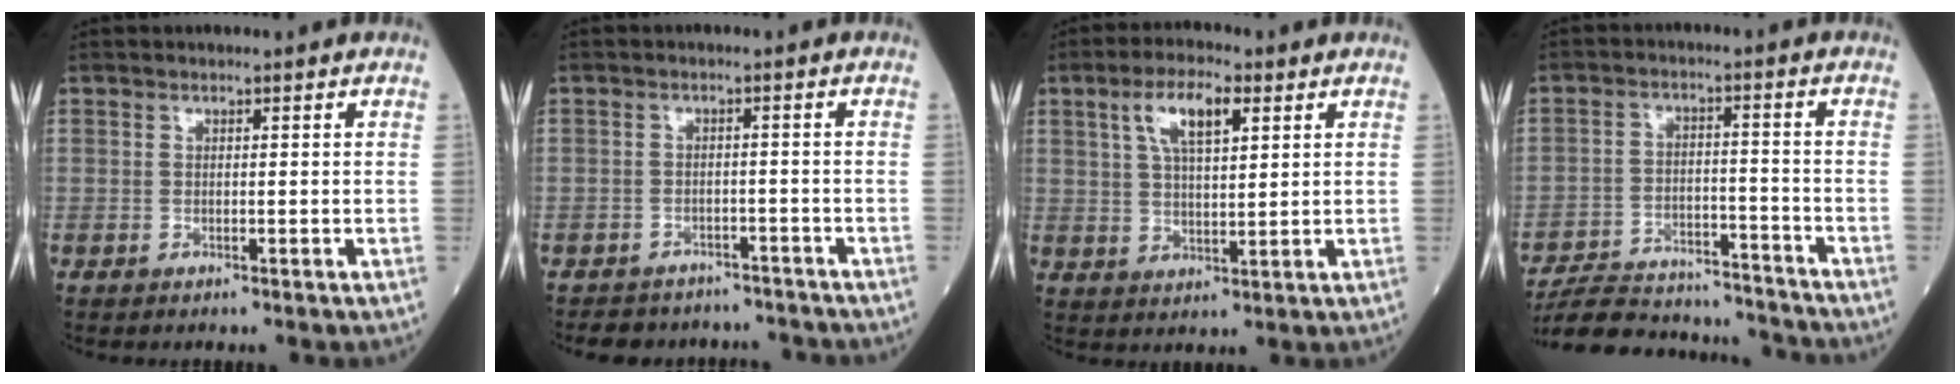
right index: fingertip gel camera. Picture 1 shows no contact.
{"total": 8.6, "force": [-7.7, 3.6, 0.7], "torque": [-0.004, 0.016, -0.093]}
{"total": 7.7, "force": [3.5, 2.3, 6.5], "torque": [-0.126, 0.012, 0.065]}
{"total": 17.5, "force": [-16.8, 3.0, 4.1], "torque": [-0.094, 0.004, -0.247]}